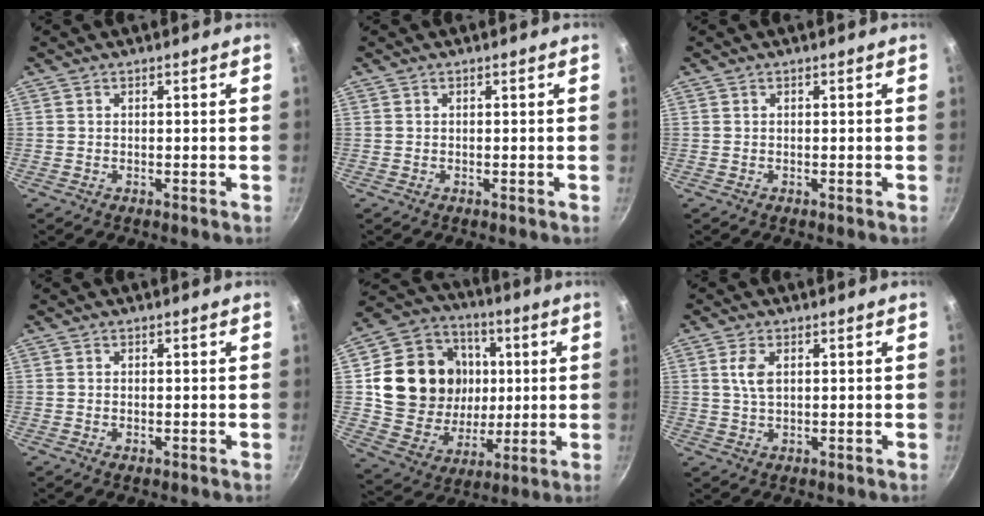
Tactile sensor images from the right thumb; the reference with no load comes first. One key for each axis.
{"total": 0.0}
{"total": 0.0}
{"total": 0.6, "fx": -0.1, "fy": 0.3, "fz": 0.6, "tx": -0.009, "ty": 0.000, "tz": -0.003}
{"total": 21.9, "fx": 3.4, "fy": 18.2, "fz": 11.6, "tx": -0.188, "ty": 0.009, "tz": 0.070}
{"total": 3.9, "fx": 1.0, "fy": 2.1, "fz": 3.1, "tx": -0.060, "ty": 0.000, "tz": 0.020}